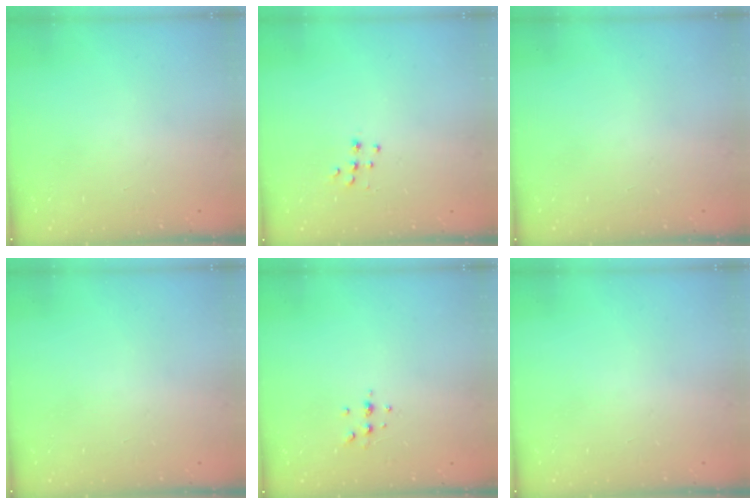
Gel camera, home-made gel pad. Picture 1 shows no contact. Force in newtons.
{"total": 6.8, "press": 6.8, "slide": 0.5}
{"total": 0.0}
{"total": 0.0}
{"total": 5.2, "press": 5.1, "slide": 0.9}
{"total": 0.0}